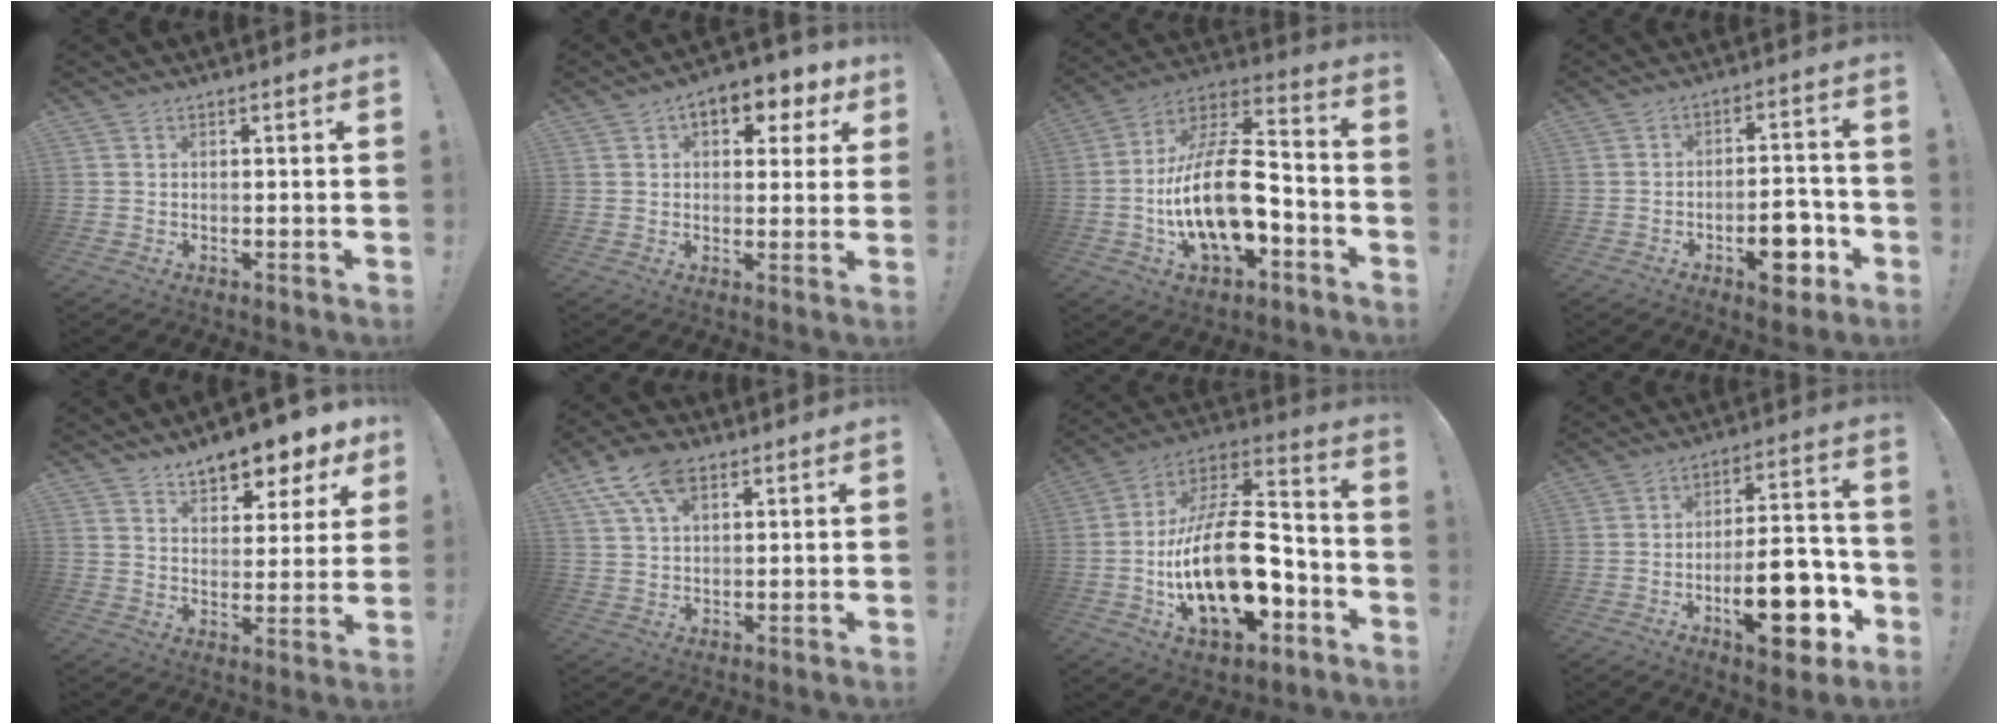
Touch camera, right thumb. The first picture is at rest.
{"total": 7.7, "force": [3.3, 4.8, 5.1], "torque": [-0.065, -0.011, 0.056]}
{"total": 20.9, "force": [-4.5, 10.3, 17.6], "torque": [-0.336, 0.022, -0.075]}
{"total": 11.1, "force": [-5.1, 5.3, 8.3], "torque": [-0.095, 0.035, -0.079]}
{"total": 9.3, "force": [7.5, 3.6, 4.2], "torque": [-0.051, -0.059, 0.130]}
{"total": 10.7, "force": [5.7, 5.8, 7.0], "torque": [-0.121, -0.010, 0.108]}
{"total": 25.0, "force": [-6.3, 12.3, 20.8], "torque": [-0.406, 0.032, -0.105]}
{"total": 20.6, "force": [-7.8, 8.3, 17.1], "torque": [-0.241, 0.050, -0.113]}